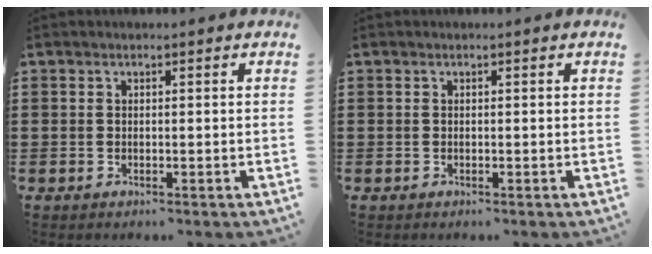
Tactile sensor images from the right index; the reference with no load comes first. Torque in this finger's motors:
{"motor_torque": [0.00, 0.00, 0.00, 0.00]}